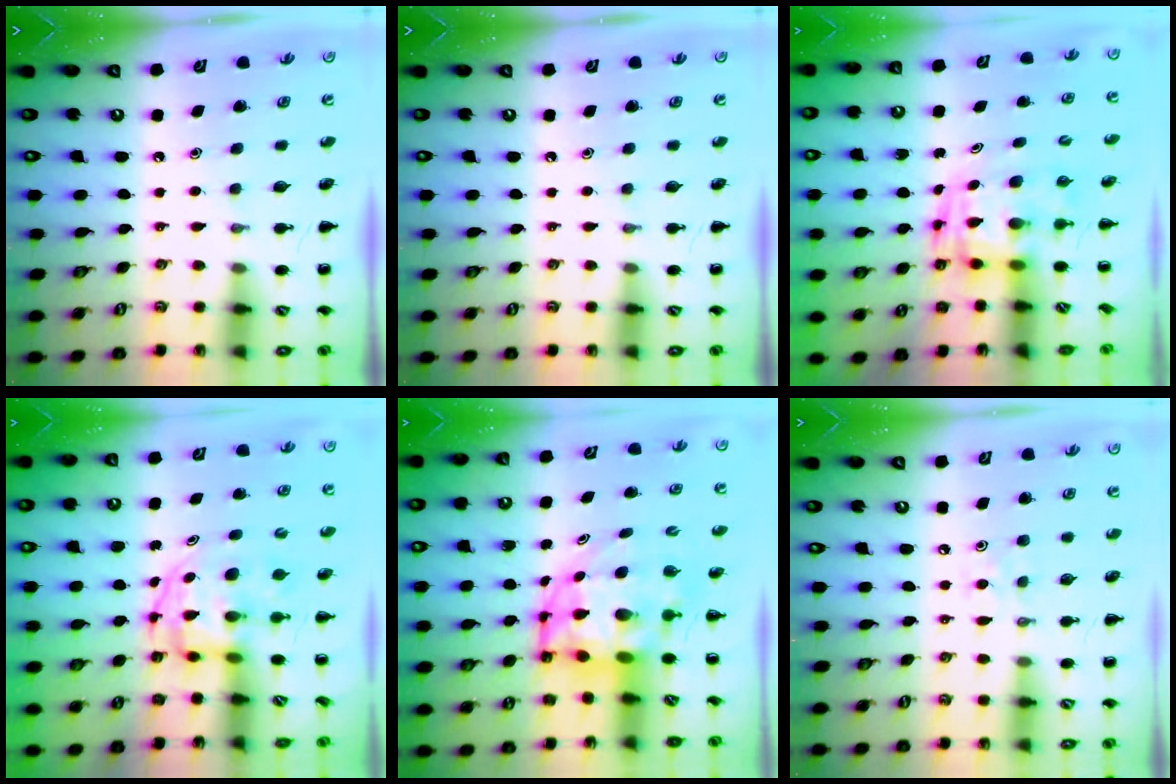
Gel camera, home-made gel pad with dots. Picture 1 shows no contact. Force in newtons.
{"total": 0.0}
{"total": 3.6, "press": 3.6, "slide": 0.7}
{"total": 3.3, "press": 3.3, "slide": 0.5}
{"total": 7.3, "press": 7.0, "slide": 1.9}
{"total": 4.7, "press": 4.3, "slide": 1.7}